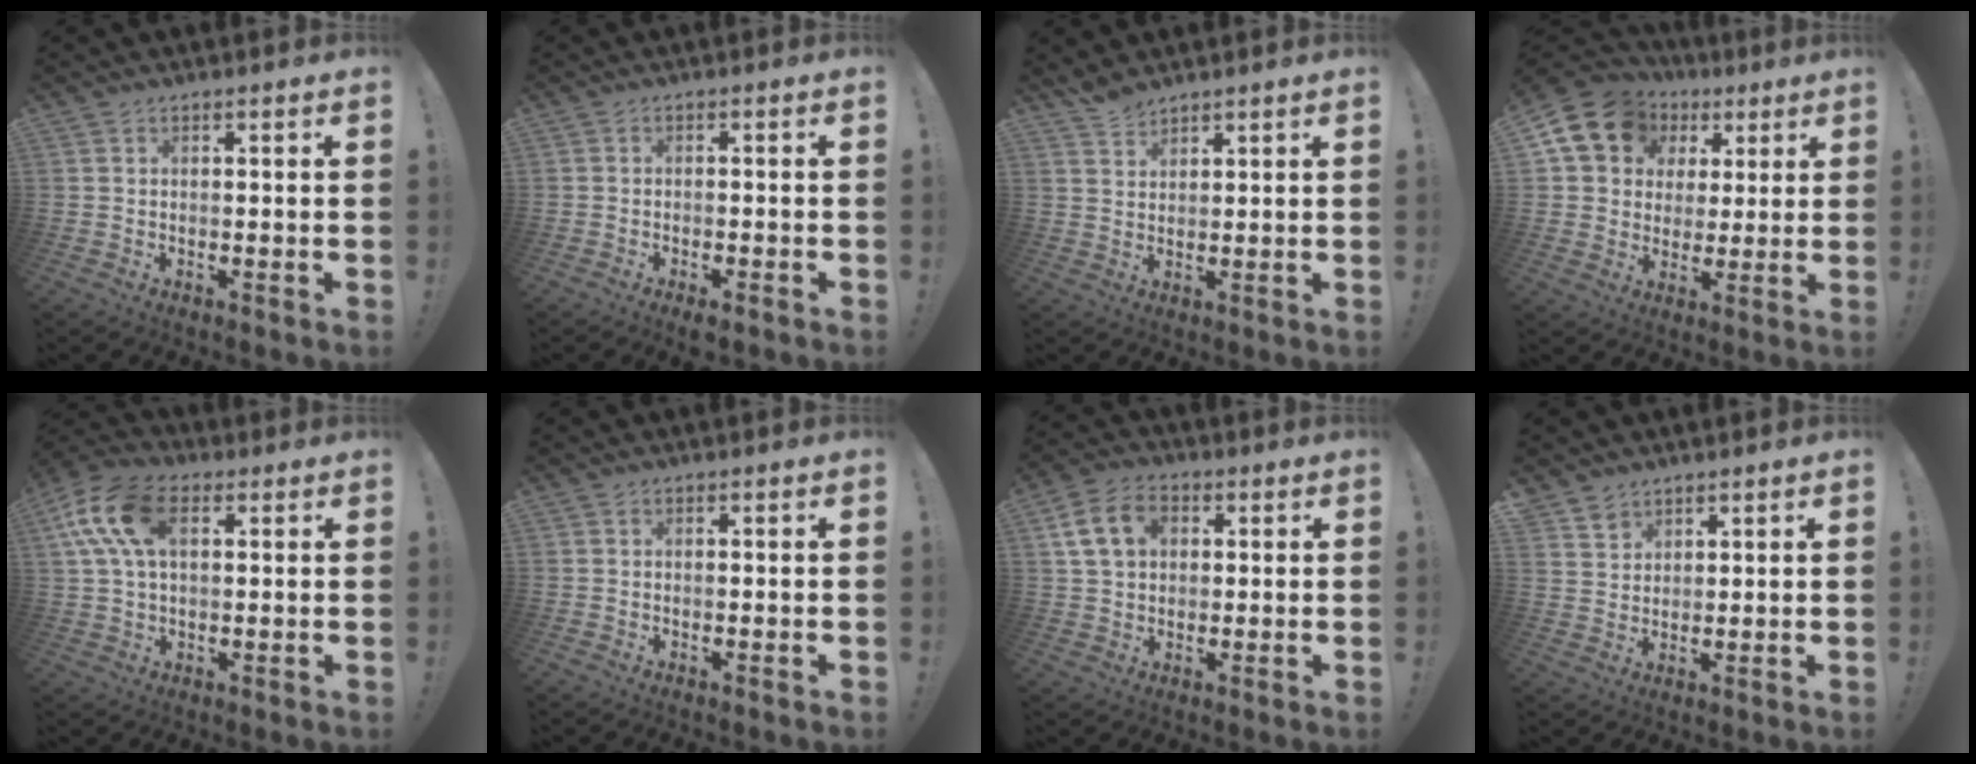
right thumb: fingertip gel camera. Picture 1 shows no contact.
{"total": 2.1, "force": [-1.8, 0.1, 1.1], "torque": [-0.012, 0.005, -0.030]}
{"total": 3.7, "force": [3.4, 1.1, 1.0], "torque": [-0.019, -0.021, 0.064]}
{"total": 14.6, "force": [5.9, 11.9, 6.2], "torque": [-0.091, -0.023, 0.118]}
{"total": 15.0, "force": [4.5, 9.1, 11.0], "torque": [-0.210, 0.003, 0.088]}
{"total": 0.0}
{"total": 11.9, "force": [3.4, 8.6, 7.6], "torque": [-0.135, 0.004, 0.067]}
{"total": 4.1, "force": [3.2, 2.4, 0.5], "torque": [-0.013, -0.020, 0.063]}